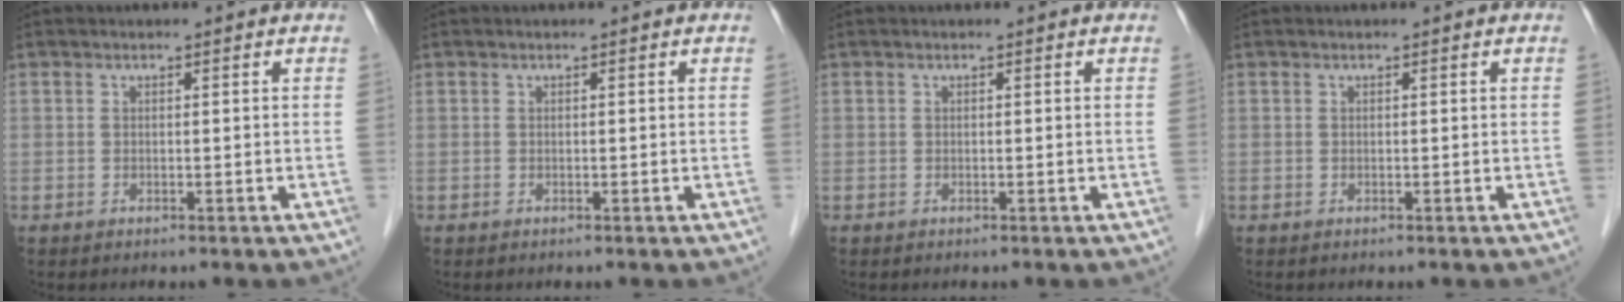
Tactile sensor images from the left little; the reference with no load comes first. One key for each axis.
{"total": 0.0}
{"total": 0.0}
{"total": 0.0}